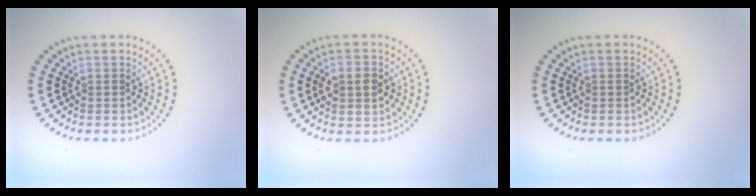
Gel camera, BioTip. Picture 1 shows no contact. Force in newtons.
{"total": 3.6, "press": 3.6, "slide": 0.1}
{"total": 0.0}